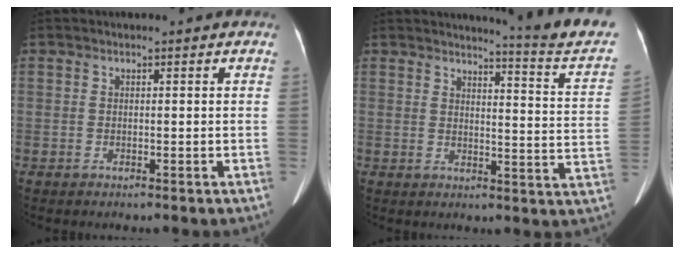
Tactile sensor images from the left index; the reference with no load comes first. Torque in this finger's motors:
{"motor_torque": [0.48, -0.89, 0.15, 0.04]}